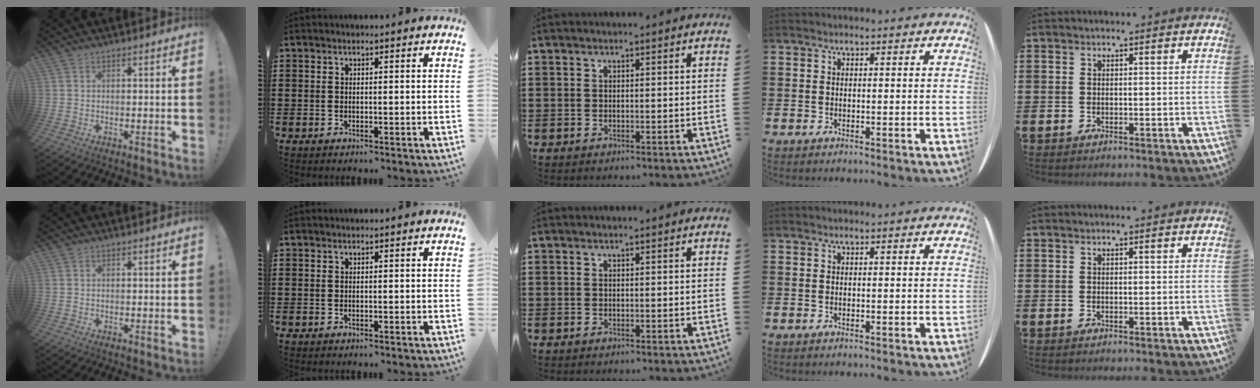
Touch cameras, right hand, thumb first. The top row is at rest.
{}